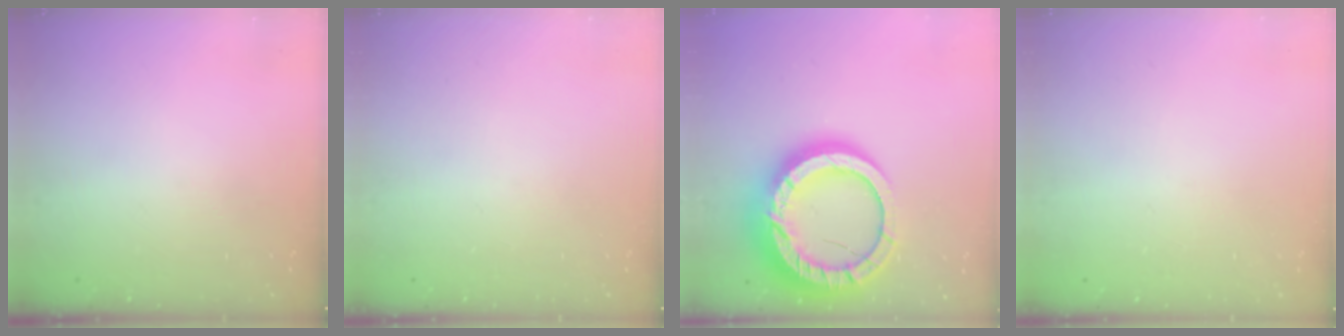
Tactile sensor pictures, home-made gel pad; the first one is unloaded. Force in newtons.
{"total": 0.0}
{"total": 25.5, "press": 25.4, "slide": 2.4}
{"total": 2.4, "press": 2.4, "slide": 0.2}